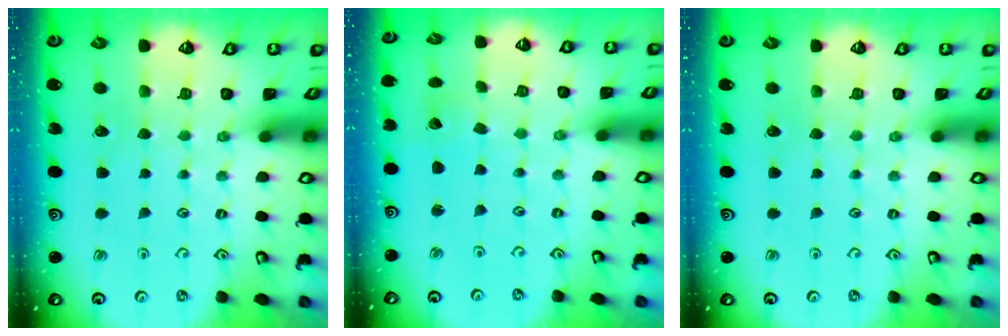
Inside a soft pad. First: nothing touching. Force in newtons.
{"total": 1.6, "press": 1.6, "slide": 0.1}
{"total": 0.0}